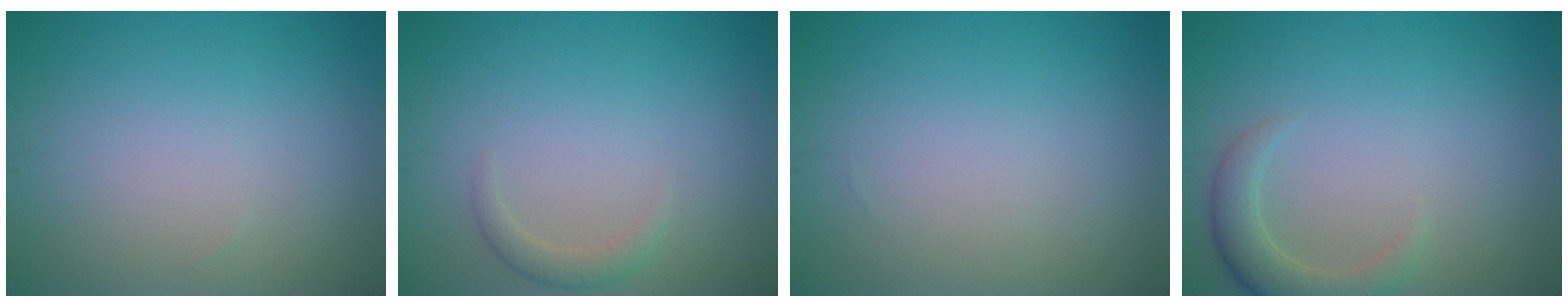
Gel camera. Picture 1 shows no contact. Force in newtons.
{"total": 1.4, "press": 1.4, "slide": 0.1}
{"total": 0.0}
{"total": 2.9, "press": 2.8, "slide": 0.3}